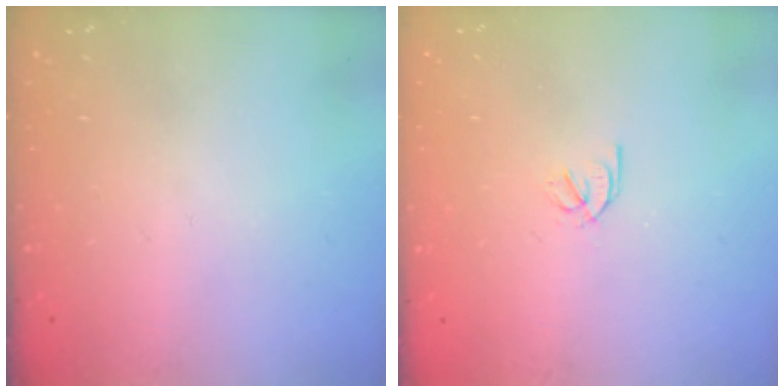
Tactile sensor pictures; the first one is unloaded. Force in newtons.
{"total": 2.0, "press": 2.0, "slide": 0.3}